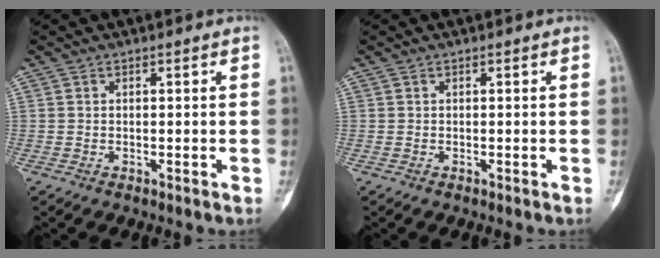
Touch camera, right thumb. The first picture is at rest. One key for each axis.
{"total": 0.0}